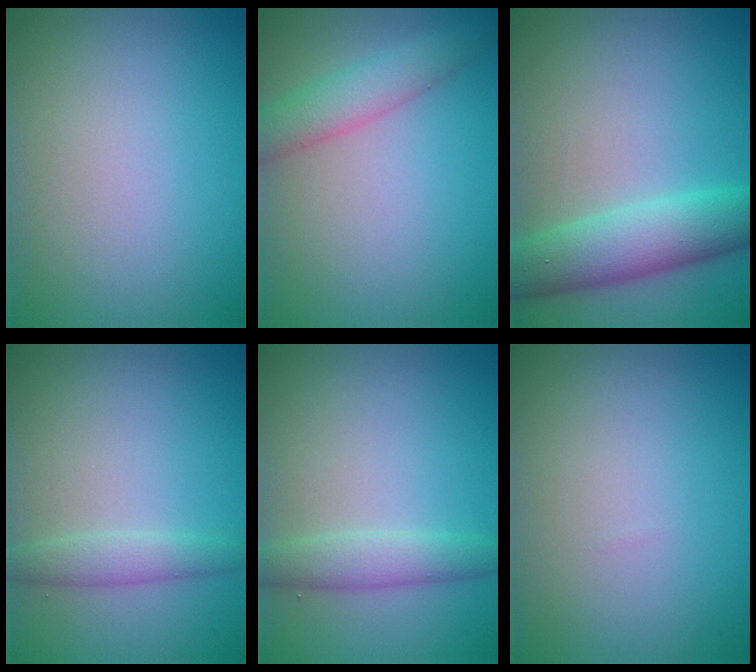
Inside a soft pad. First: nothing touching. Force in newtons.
{"total": 3.3, "press": 3.3, "slide": 0.1}
{"total": 5.8, "press": 5.8, "slide": 0.1}
{"total": 1.9, "press": 1.8, "slide": 0.1}
{"total": 2.4, "press": 2.4, "slide": 0.1}
{"total": 0.0}